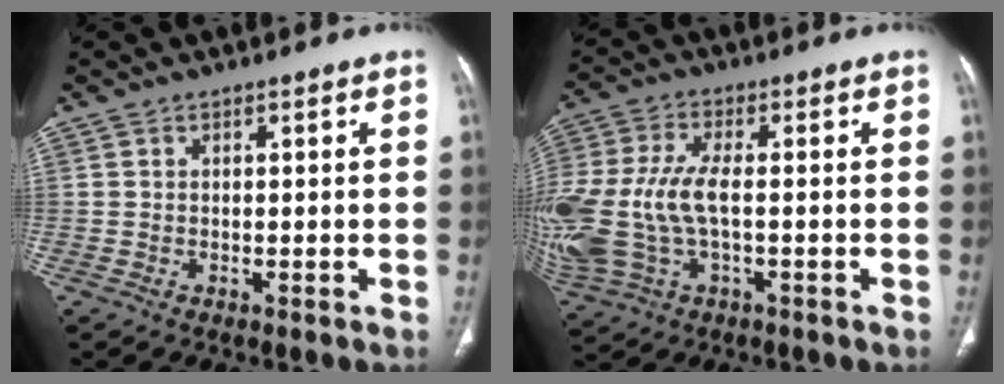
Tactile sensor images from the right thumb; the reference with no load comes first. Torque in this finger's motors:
{"motor_torque": [1.35, 1.36, 1.97, -0.23, 0.39]}